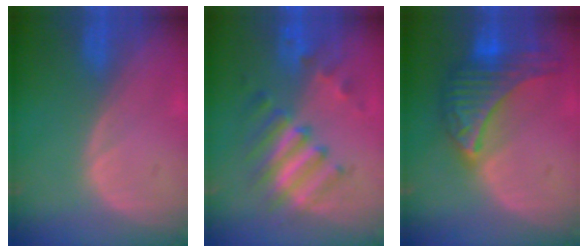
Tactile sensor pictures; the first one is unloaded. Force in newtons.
{"total": 7.6, "press": 7.5, "slide": 1.0}
{"total": 9.8, "press": 9.8, "slide": 0.6}